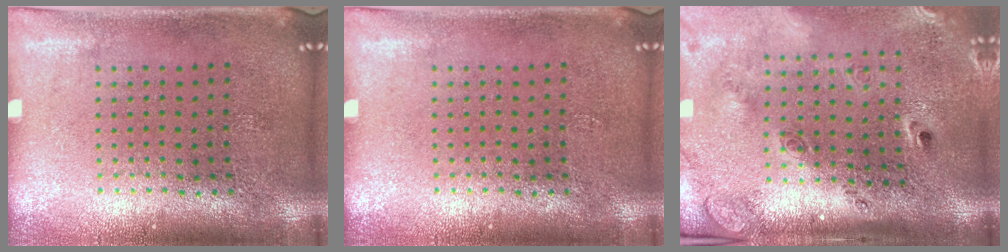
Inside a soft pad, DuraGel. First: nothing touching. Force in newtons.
{"total": 0.0}
{"total": 2.9, "press": 2.0, "slide": 2.1}